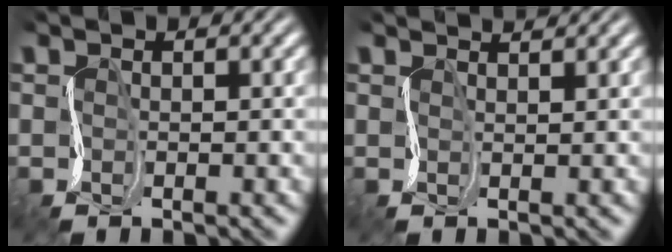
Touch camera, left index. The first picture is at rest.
{"total": 1.9, "force": [1.8, 0.1, 0.6], "torque": [-0.007, 0.008, 0.015]}